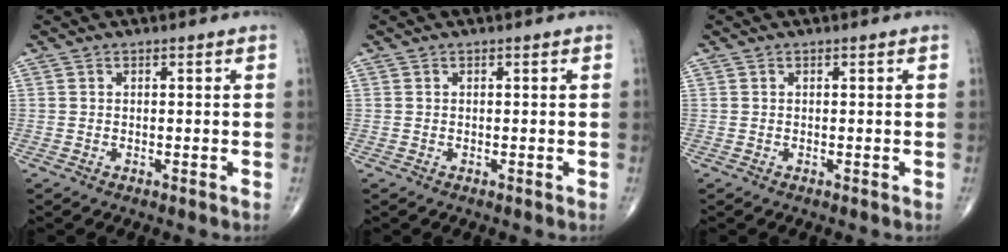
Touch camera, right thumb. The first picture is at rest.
{"total": 0.0}
{"total": 0.0}